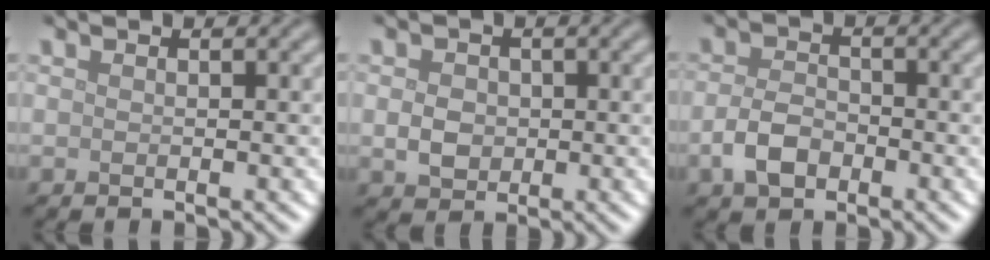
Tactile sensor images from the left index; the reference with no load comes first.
{"total": 2.5, "force": [-0.1, 2.1, 1.4], "torque": [-0.025, -0.002, -0.006]}
{"total": 3.1, "force": [-1.3, 2.0, 2.0], "torque": [-0.037, 0.000, -0.031]}